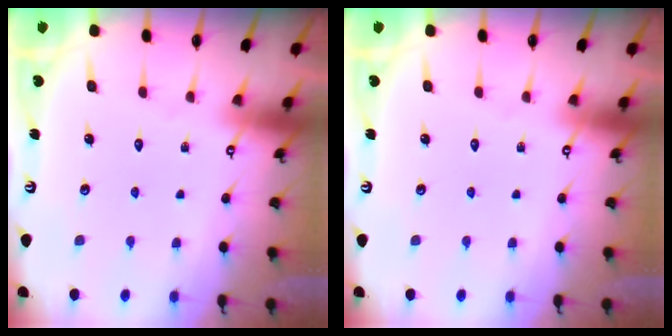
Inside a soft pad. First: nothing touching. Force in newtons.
{"total": 0.0}